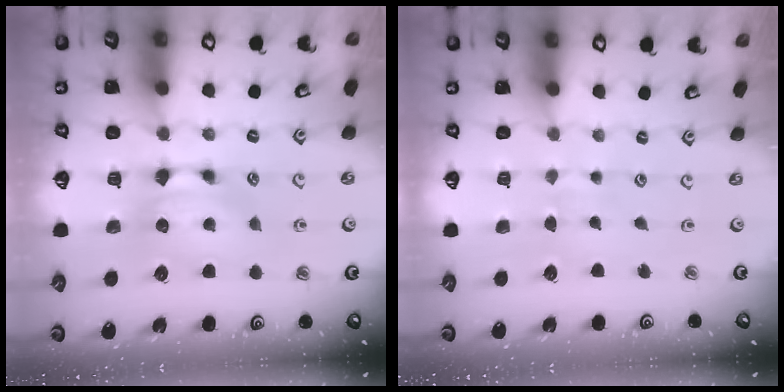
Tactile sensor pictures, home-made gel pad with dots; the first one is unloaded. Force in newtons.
{"total": 5.8, "press": 5.8, "slide": 0.2}